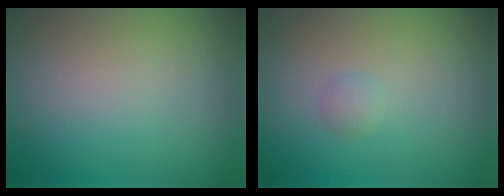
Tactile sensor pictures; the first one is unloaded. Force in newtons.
{"total": 0.8, "press": 0.8, "slide": 0.1}